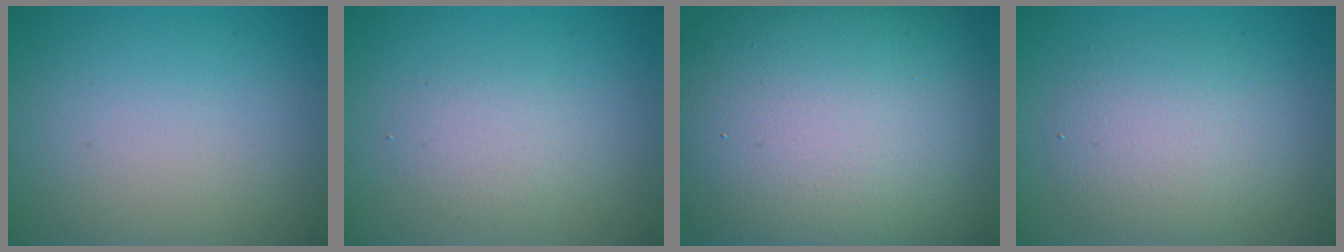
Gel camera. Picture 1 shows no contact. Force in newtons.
{"total": 1.9, "press": 1.9, "slide": 0.1}
{"total": 19.2, "press": 19.1, "slide": 0.9}
{"total": 4.2, "press": 4.2, "slide": 0.3}